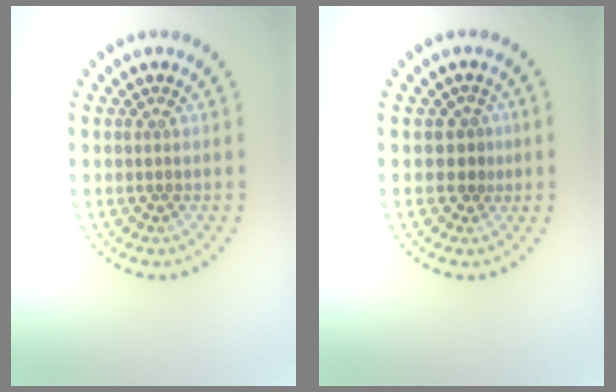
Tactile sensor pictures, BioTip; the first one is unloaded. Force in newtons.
{"total": 1.7, "press": 1.4, "slide": 0.9}